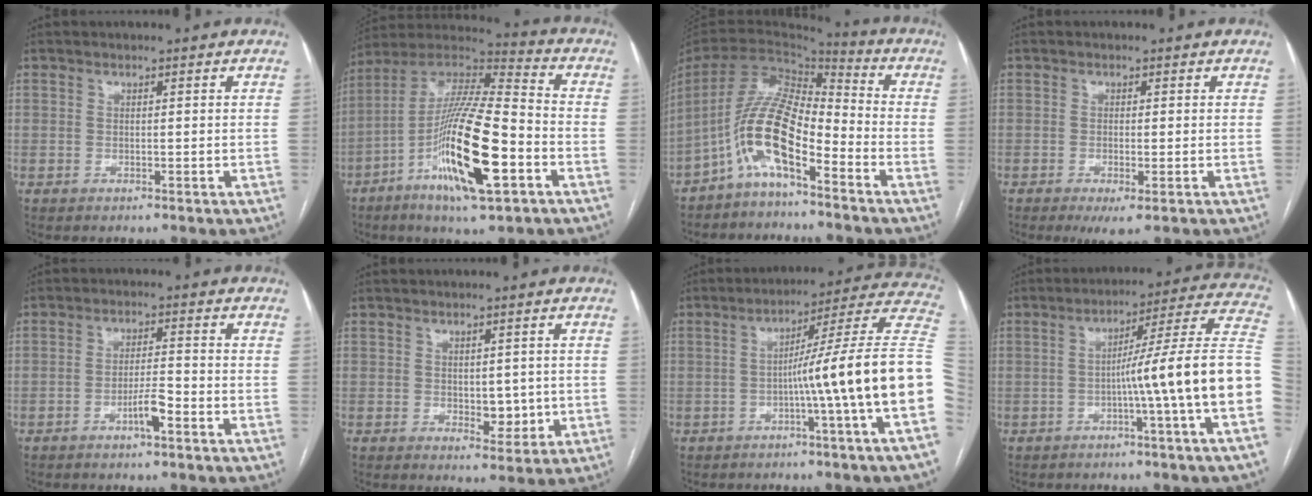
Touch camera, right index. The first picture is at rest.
{"total": 19.8, "force": [-7.0, 2.9, 18.2], "torque": [-0.361, -0.014, -0.123]}
{"total": 11.5, "force": [-5.8, 3.5, 9.3], "torque": [-0.194, 0.026, -0.108]}
{"total": 3.2, "force": [-1.4, 0.6, 2.8], "torque": [-0.045, -0.009, -0.018]}
{"total": 4.0, "force": [-2.1, 0.4, 3.4], "torque": [-0.060, 0.001, -0.039]}
{"total": 4.4, "force": [-0.2, 2.5, 3.6], "torque": [-0.043, -0.003, 0.006]}
{"total": 16.6, "force": [-3.1, -2.8, 16.0], "torque": [-0.190, 0.021, -0.060]}
{"total": 15.6, "force": [-3.4, -2.4, 15.0], "torque": [-0.194, 0.025, -0.060]}